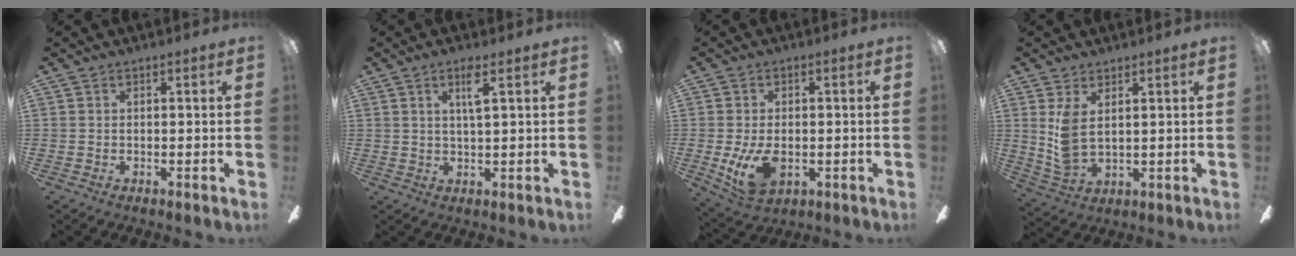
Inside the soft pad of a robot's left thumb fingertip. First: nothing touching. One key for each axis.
{"total": 4.3, "fx": 2.2, "fy": 0.6, "fz": 3.7, "tx": -0.063, "ty": -0.004, "tz": 0.031}
{"total": 10.2, "fx": -2.1, "fy": 6.2, "fz": 7.8, "tx": -0.148, "ty": -0.007, "tz": -0.034}
{"total": 6.3, "fx": 2.4, "fy": 3.2, "fz": 4.9, "tx": -0.109, "ty": -0.016, "tz": 0.042}